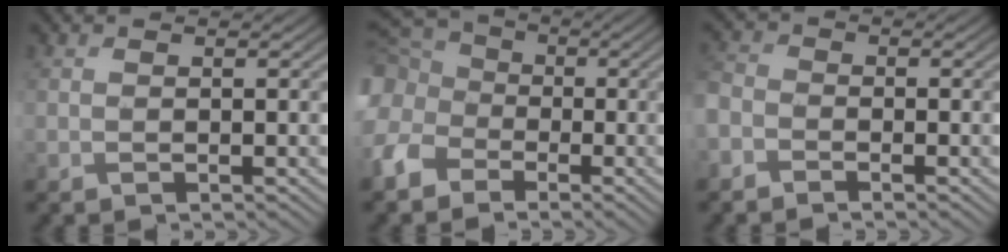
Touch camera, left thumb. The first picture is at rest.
{"total": 11.9, "force": [-3.3, 9.8, 5.8], "torque": [-0.191, -0.034, -0.088]}
{"total": 3.2, "force": [-2.2, 2.0, 1.2], "torque": [-0.036, -0.002, -0.062]}